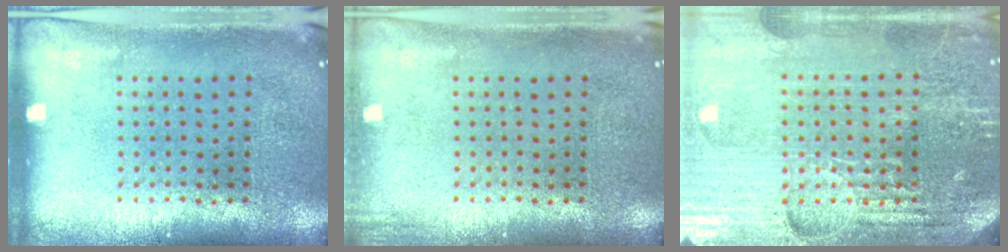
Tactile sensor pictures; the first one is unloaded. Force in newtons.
{"total": 0.8, "press": 0.7, "slide": 0.1}
{"total": 4.9, "press": 4.6, "slide": 1.8}